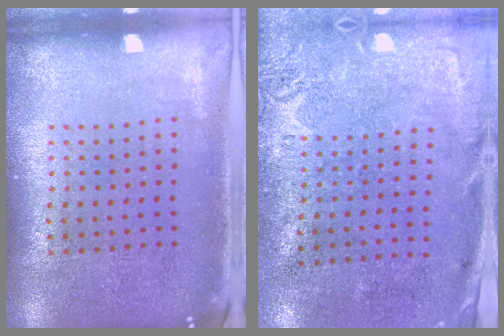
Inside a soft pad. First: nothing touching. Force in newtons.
{"total": 2.8, "press": 2.2, "slide": 1.8}